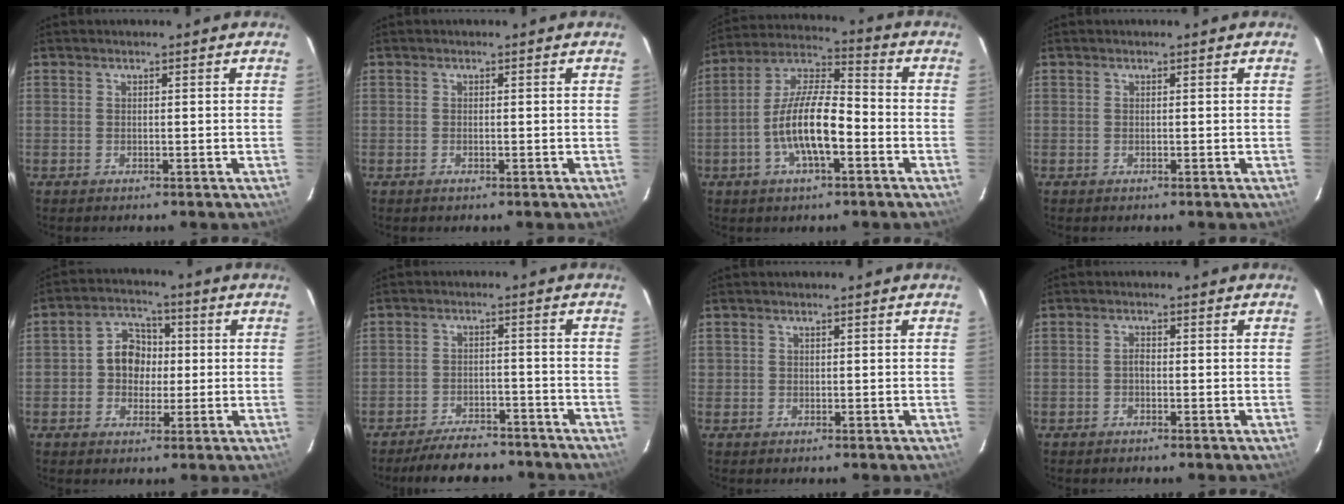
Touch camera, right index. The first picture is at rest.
{"total": 0.6, "force": [-0.3, 0.3, 0.5], "torque": [-0.007, 0.002, -0.004]}
{"total": 12.7, "force": [-4.0, 4.1, 11.4], "torque": [-0.227, 0.006, -0.077]}
{"total": 0.0}
{"total": 7.0, "force": [-0.3, 6.1, 3.5], "torque": [-0.063, 0.025, -0.006]}
{"total": 10.4, "force": [-8.9, 3.9, 3.5], "torque": [-0.081, 0.013, -0.120]}
{"total": 0.6, "force": [0.0, 0.6, -0.1], "torque": [0.005, 0.002, 0.001]}
{"total": 1.0, "force": [-0.4, 0.6, 0.7], "torque": [-0.013, 0.006, -0.009]}